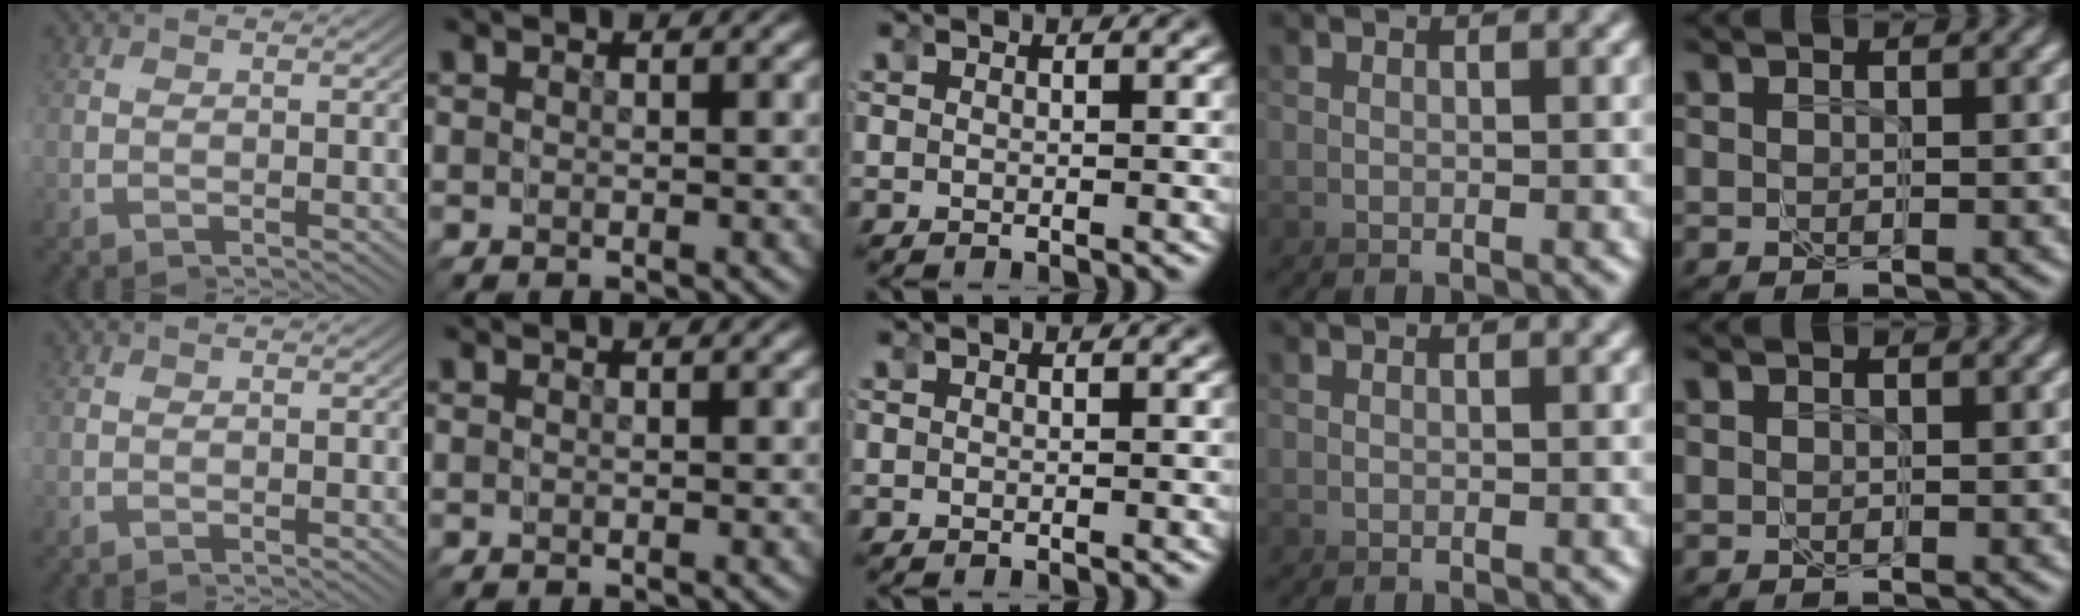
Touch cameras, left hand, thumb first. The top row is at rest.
{}